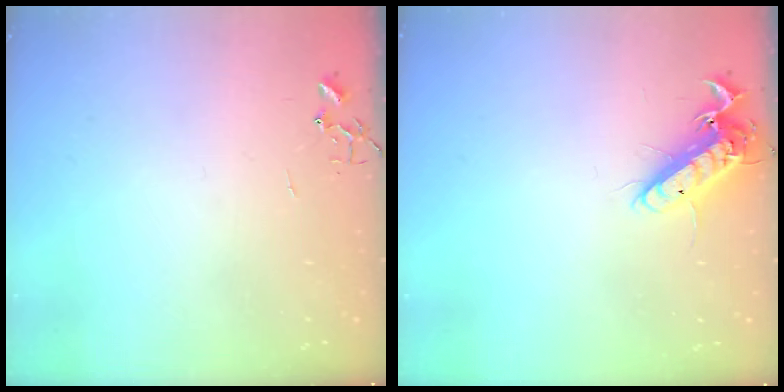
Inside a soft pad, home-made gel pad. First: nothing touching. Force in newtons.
{"total": 13.0, "press": 12.8, "slide": 2.2}